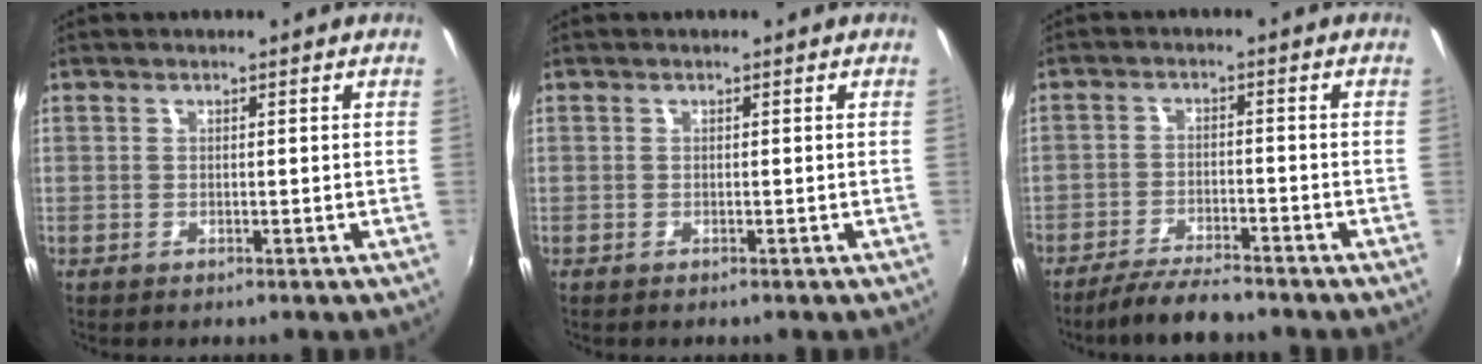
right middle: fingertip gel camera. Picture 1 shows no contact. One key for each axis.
{"total": 0.0}
{"total": 7.7, "fx": -6.8, "fy": 1.1, "fz": 3.4, "tx": -0.083, "ty": -0.011, "tz": -0.116}